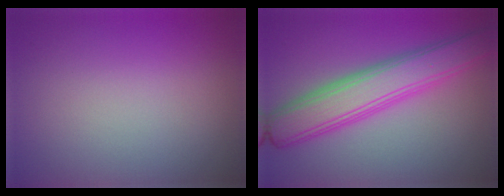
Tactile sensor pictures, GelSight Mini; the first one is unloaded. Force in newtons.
{"total": 6.3, "press": 6.3, "slide": 0.1}